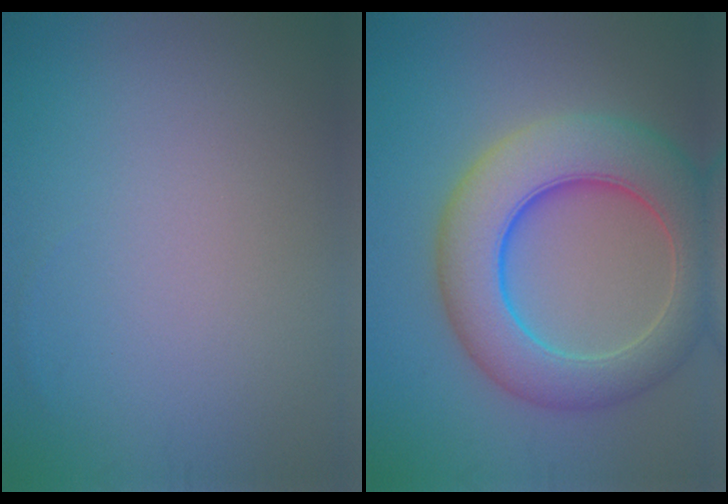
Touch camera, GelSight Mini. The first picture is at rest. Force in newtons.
{"total": 9.5, "press": 9.5, "slide": 0.3}